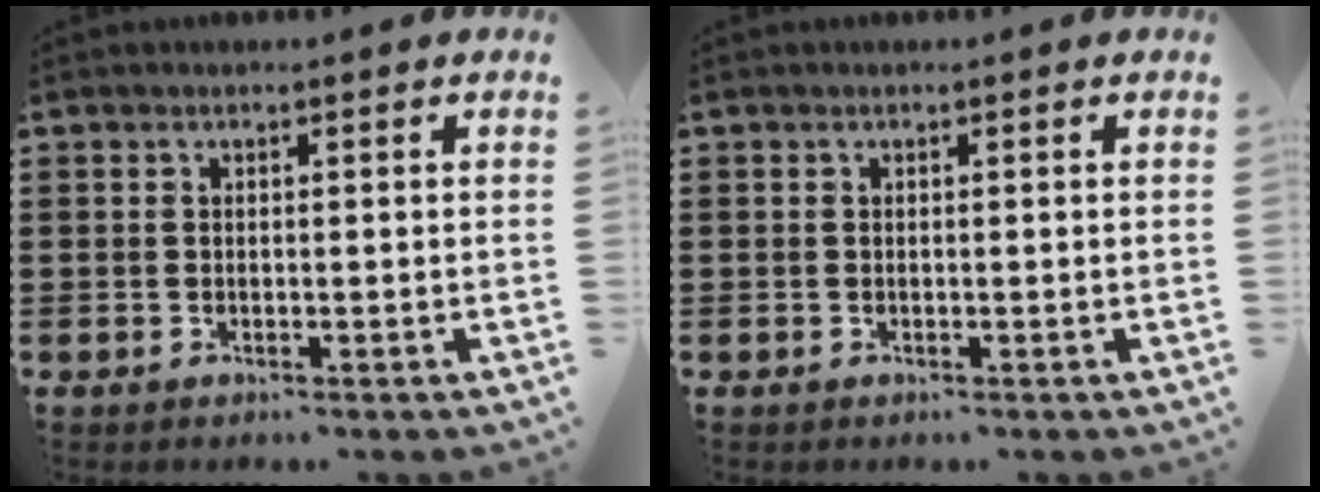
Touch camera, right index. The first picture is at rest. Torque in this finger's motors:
{"motor_torque": [0.00, 0.00, 0.00, -0.01]}